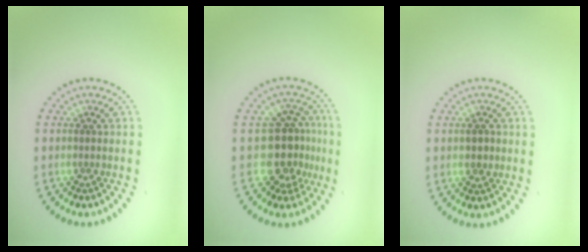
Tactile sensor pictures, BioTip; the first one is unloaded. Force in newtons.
{"total": 4.1, "press": 3.5, "slide": 2.2}
{"total": 0.9, "press": 0.9, "slide": 0.2}